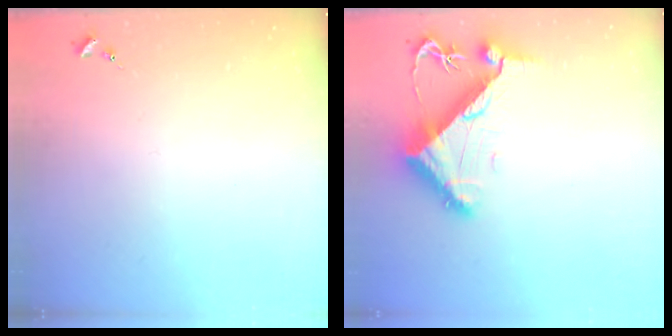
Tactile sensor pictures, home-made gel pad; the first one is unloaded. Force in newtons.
{"total": 10.3, "press": 10.2, "slide": 1.5}